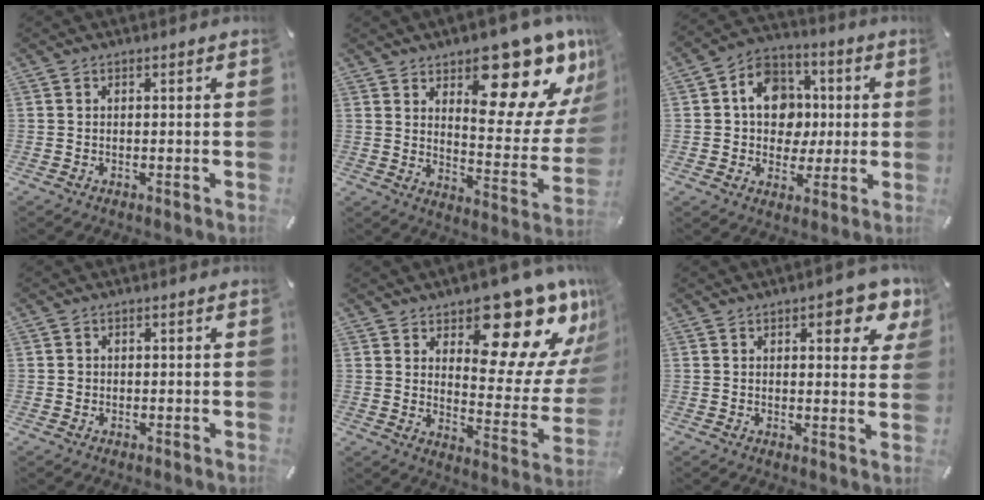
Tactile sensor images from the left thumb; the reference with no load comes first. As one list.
[{"total": 18.1, "force": [13.1, 7.3, 10.1], "torque": [-0.112, -0.122, 0.217]}, {"total": 12.4, "force": [0.7, 10.7, 6.1], "torque": [-0.086, 0.016, 0.018]}, {"total": 0.7, "force": [-0.1, 0.7, 0.1], "torque": [0.000, 0.007, -0.005]}, {"total": 19.0, "force": [13.4, 8.7, 10.2], "torque": [-0.108, -0.120, 0.221]}, {"total": 8.2, "force": [4.6, 3.4, 5.8], "torque": [-0.067, -0.025, 0.072]}]